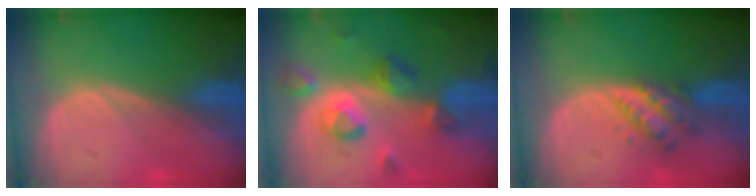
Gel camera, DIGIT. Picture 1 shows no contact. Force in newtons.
{"total": 7.9, "press": 7.7, "slide": 2.0}
{"total": 5.2, "press": 5.2, "slide": 0.1}